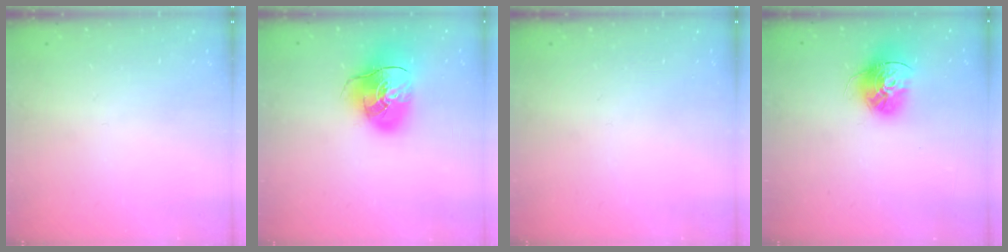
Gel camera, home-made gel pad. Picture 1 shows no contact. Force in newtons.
{"total": 16.2, "press": 16.0, "slide": 2.6}
{"total": 0.0}
{"total": 15.1, "press": 15.0, "slide": 1.5}